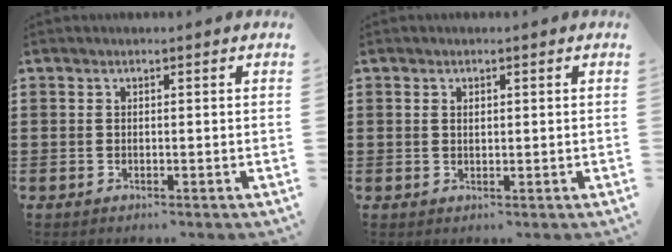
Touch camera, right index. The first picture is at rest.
{"total": 0.9, "force": [0.3, 0.4, 0.7], "torque": [-0.016, 0.003, 0.005]}